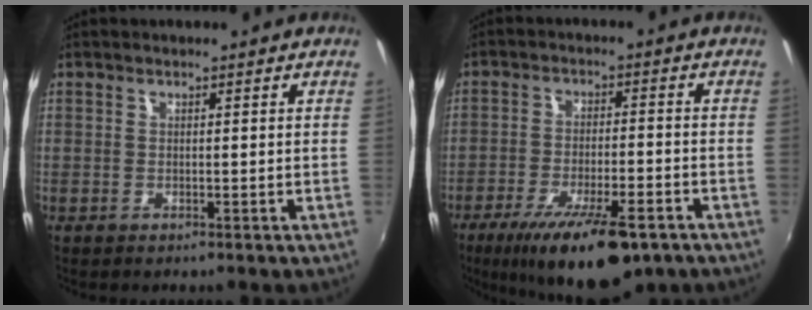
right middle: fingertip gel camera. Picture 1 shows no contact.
{"total": 16.2, "force": [-10.6, 4.6, 11.4], "torque": [-0.209, -0.038, -0.164]}